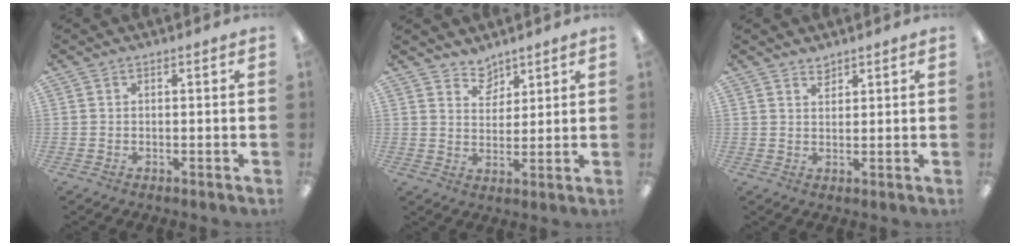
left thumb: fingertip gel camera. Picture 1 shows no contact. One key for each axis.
{"total": 4.5, "fx": 3.9, "fy": 2.2, "fz": 0.0, "tx": 0.003, "ty": -0.027, "tz": 0.072}
{"total": 2.0, "fx": 1.8, "fy": 0.7, "fz": 0.3, "tx": 0.000, "ty": -0.005, "tz": 0.033}